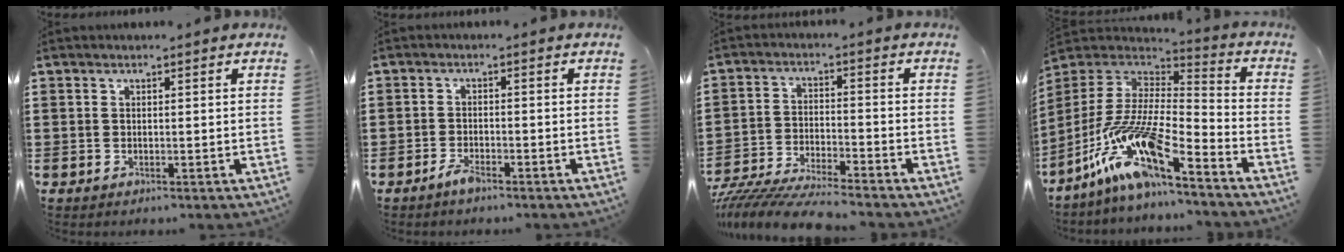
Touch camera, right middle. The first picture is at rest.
{"total": 2.1, "force": [-1.8, 0.6, 0.9], "torque": [-0.025, 0.001, -0.038]}
{"total": 6.9, "force": [-6.7, -0.2, 1.6], "torque": [-0.039, -0.007, -0.134]}
{"total": 13.1, "force": [-9.1, 2.3, 9.2], "torque": [-0.214, -0.015, -0.189]}